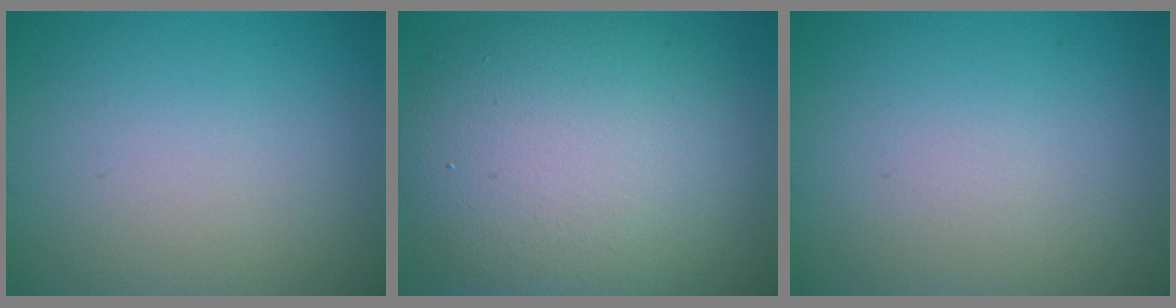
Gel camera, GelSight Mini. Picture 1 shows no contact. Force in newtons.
{"total": 11.9, "press": 11.9, "slide": 0.5}
{"total": 0.0}